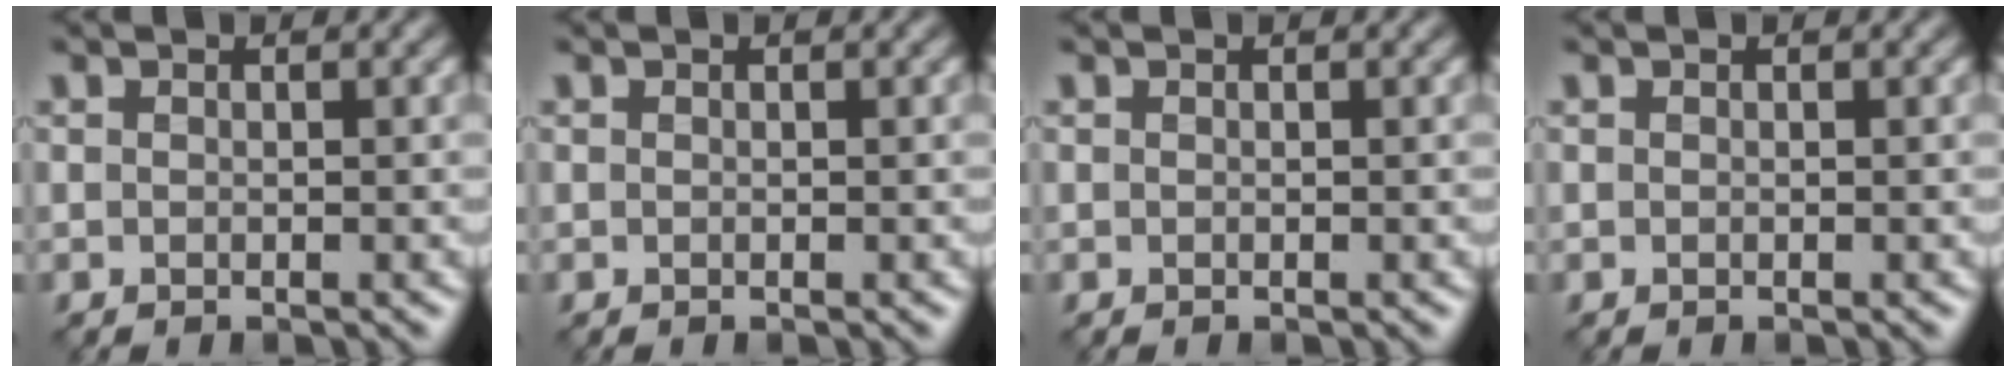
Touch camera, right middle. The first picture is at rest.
{"total": 0.0}
{"total": 0.0}
{"total": 0.0}